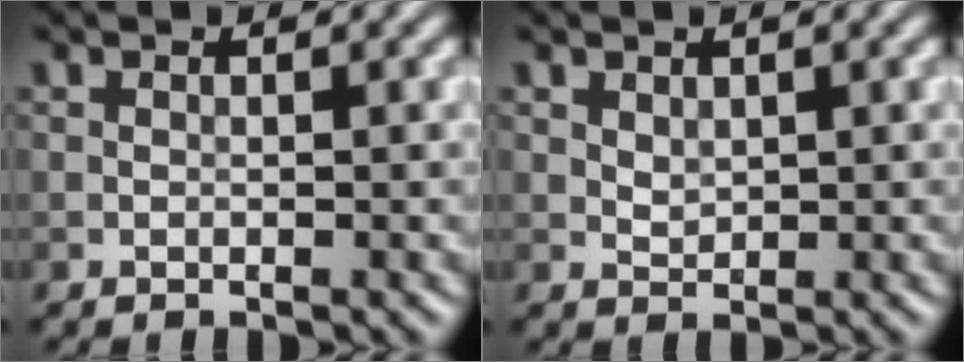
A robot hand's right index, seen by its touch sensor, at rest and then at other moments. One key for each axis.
{"total": 1.0, "fx": 0.5, "fy": 0.7, "fz": 0.5, "tx": -0.011, "ty": -0.004, "tz": 0.014}